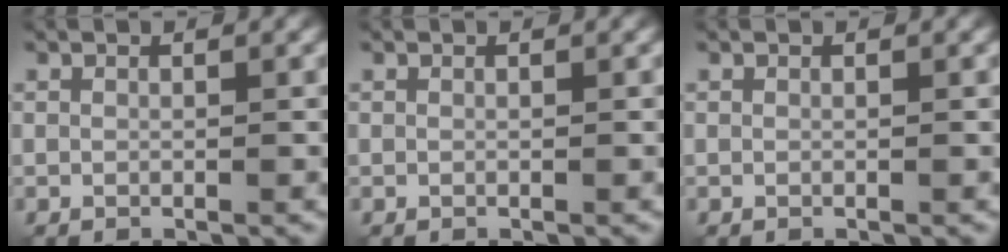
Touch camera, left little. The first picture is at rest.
{"total": 0.0}
{"total": 0.0}